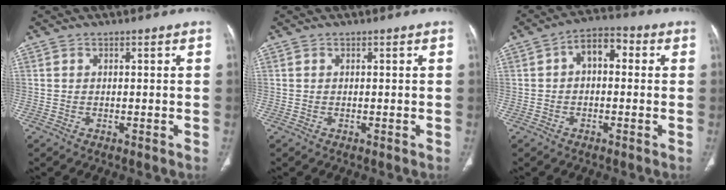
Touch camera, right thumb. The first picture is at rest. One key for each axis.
{"total": 0.0}
{"total": 6.6, "fx": 0.8, "fy": 4.1, "fz": 5.2, "tx": -0.061, "ty": 0.023, "tz": -0.001}